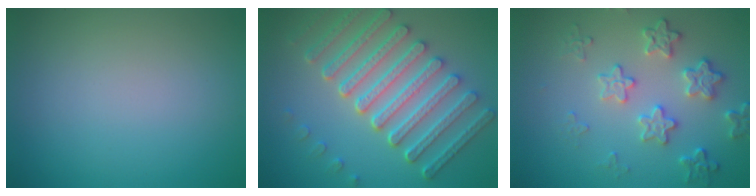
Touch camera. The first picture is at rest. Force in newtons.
{"total": 7.7, "press": 6.1, "slide": 4.8}
{"total": 3.9, "press": 3.4, "slide": 1.9}